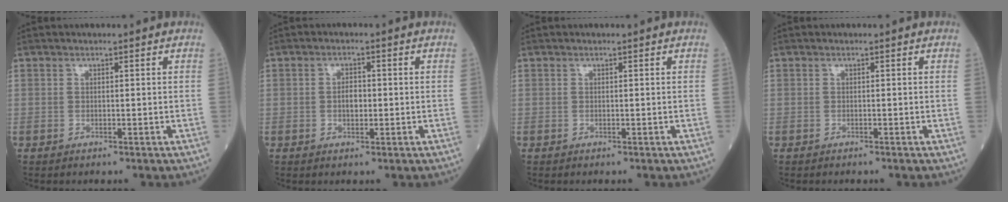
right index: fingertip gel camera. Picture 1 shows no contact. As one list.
[{"total": 2.2, "force": [-0.2, 1.2, 1.8], "torque": [-0.032, 0.003, -0.003]}, {"total": 0.0}, {"total": 0.0}]